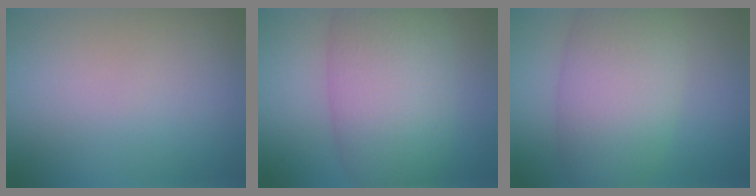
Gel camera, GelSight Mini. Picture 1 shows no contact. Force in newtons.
{"total": 10.5, "press": 10.5, "slide": 0.3}
{"total": 8.9, "press": 8.9, "slide": 0.4}